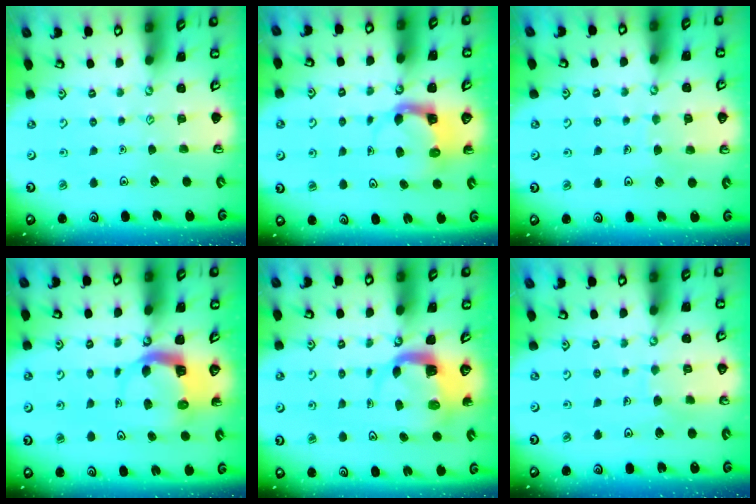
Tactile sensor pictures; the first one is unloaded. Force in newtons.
{"total": 4.0, "press": 4.0, "slide": 0.4}
{"total": 5.4, "press": 5.4, "slide": 0.4}
{"total": 5.7, "press": 5.6, "slide": 0.5}
{"total": 4.1, "press": 4.1, "slide": 0.5}
{"total": 5.3, "press": 5.3, "slide": 0.4}